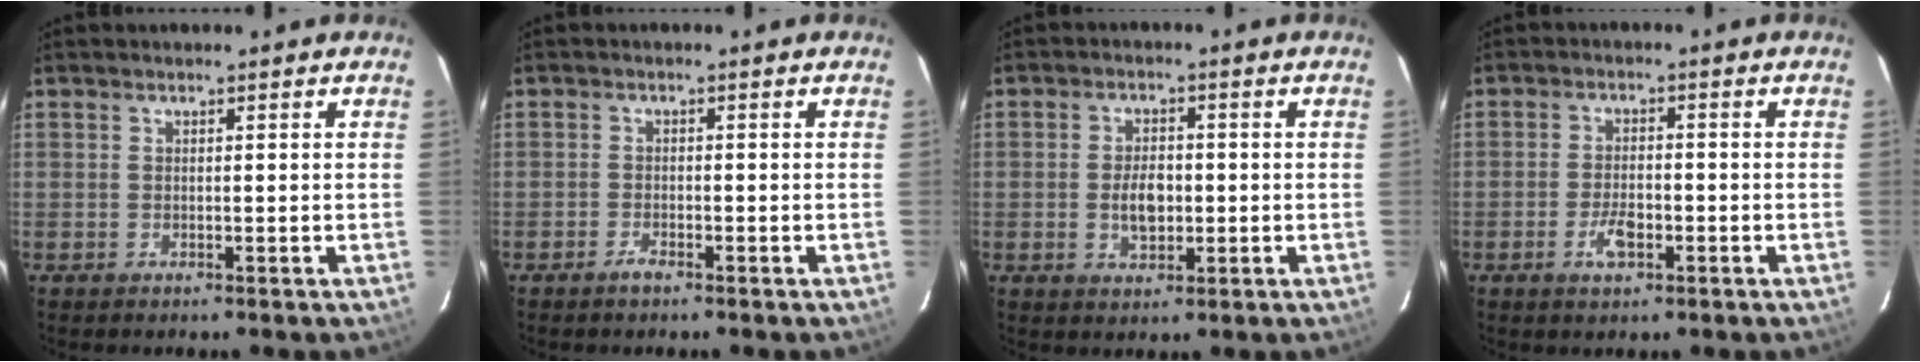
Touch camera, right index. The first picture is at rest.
{"total": 1.6, "force": [-1.3, 0.5, 0.7], "torque": [-0.017, -0.001, -0.028]}
{"total": 5.2, "force": [-0.7, 3.1, 4.2], "torque": [-0.078, 0.000, -0.009]}
{"total": 4.6, "force": [-2.0, 2.1, 3.5], "torque": [-0.071, -0.002, -0.034]}